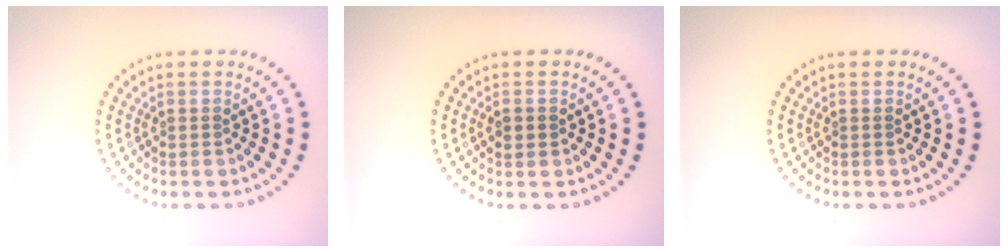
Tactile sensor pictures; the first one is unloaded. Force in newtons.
{"total": 1.7, "press": 1.7, "slide": 0.2}
{"total": 0.0}